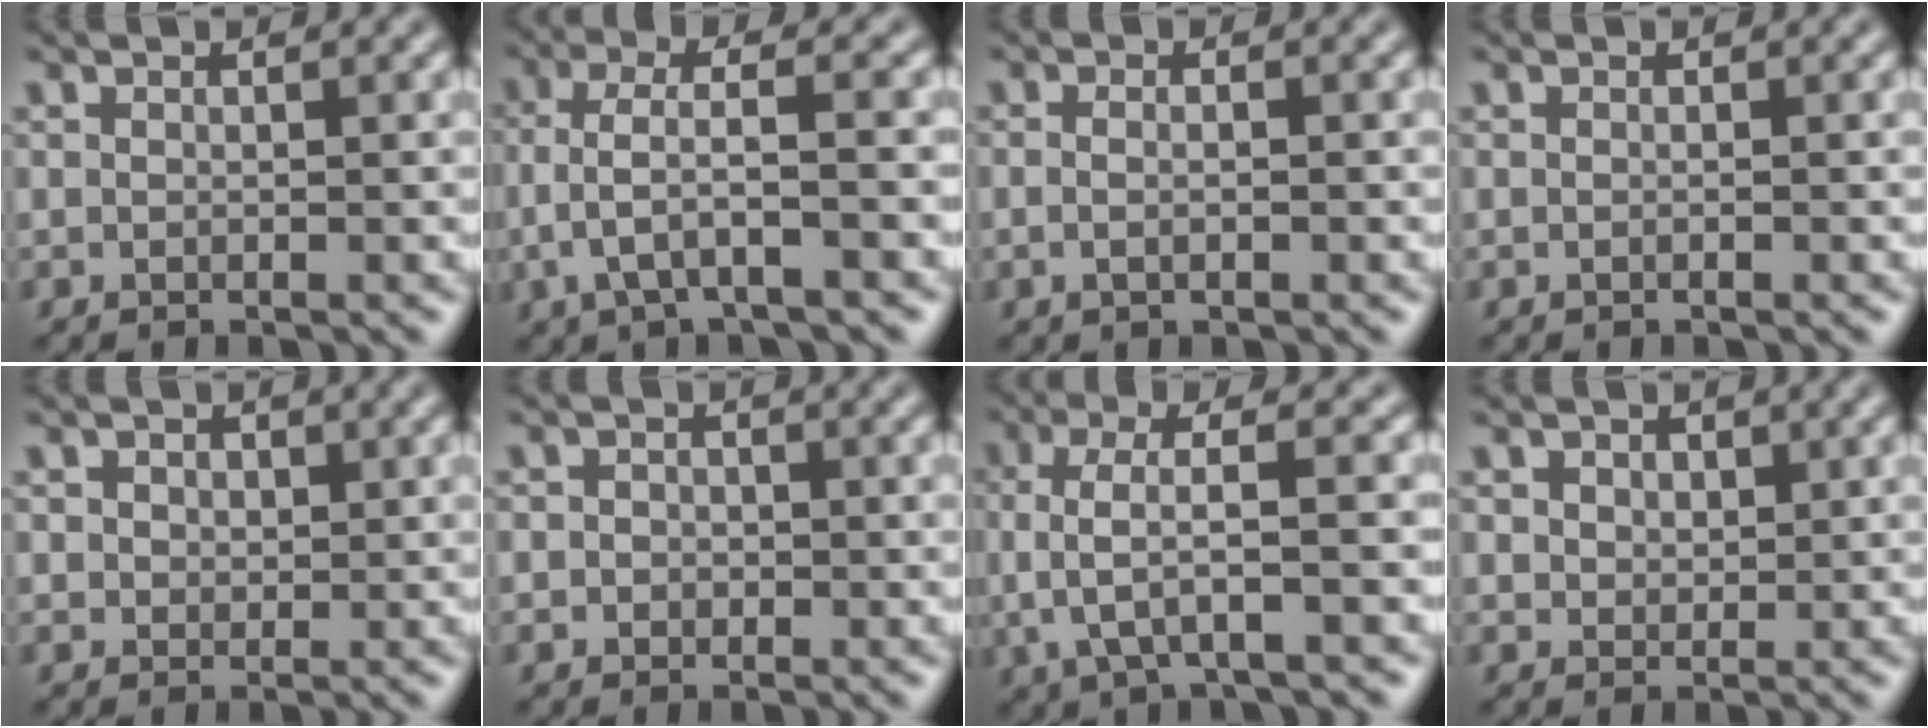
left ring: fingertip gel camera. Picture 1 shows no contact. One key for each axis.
{"total": 3.8, "fx": -0.7, "fy": 1.0, "fz": 3.6, "tx": -0.079, "ty": 0.008, "tz": -0.012}
{"total": 2.9, "fx": 0.4, "fy": 1.6, "fz": 2.4, "tx": -0.015, "ty": 0.011, "tz": -0.019}
{"total": 0.5, "fx": -0.2, "fy": 0.1, "fz": 0.5, "tx": -0.010, "ty": -0.005, "tz": -0.006}
{"total": 2.1, "fx": 0.9, "fy": 1.7, "fz": 0.9, "tx": -0.019, "ty": 0.003, "tz": 0.010}
{"total": 1.8, "fx": 0.1, "fy": 1.6, "fz": 0.9, "tx": -0.003, "ty": 0.003, "tz": -0.013}
{"total": 4.6, "fx": 0.1, "fy": 1.2, "fz": 4.5, "tx": -0.096, "ty": 0.005, "tz": 0.004}
{"total": 2.3, "fx": 1.2, "fy": 1.7, "fz": 1.0, "tx": -0.024, "ty": 0.000, "tz": 0.019}